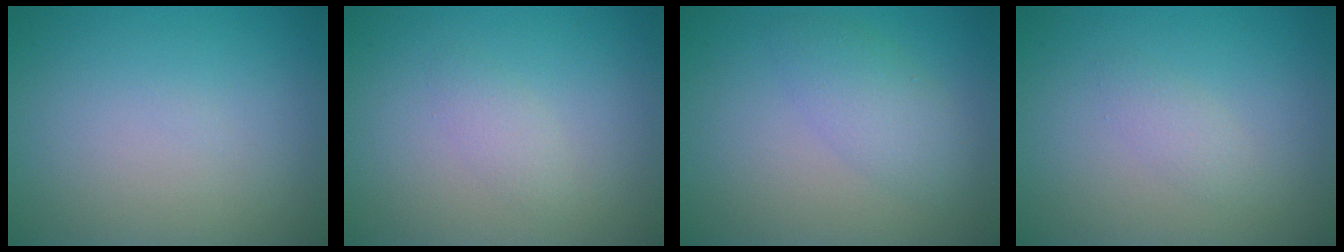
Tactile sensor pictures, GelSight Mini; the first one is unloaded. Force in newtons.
{"total": 1.2, "press": 1.2, "slide": 0.1}
{"total": 2.8, "press": 2.8, "slide": 0.2}
{"total": 1.3, "press": 1.3, "slide": 0.0}